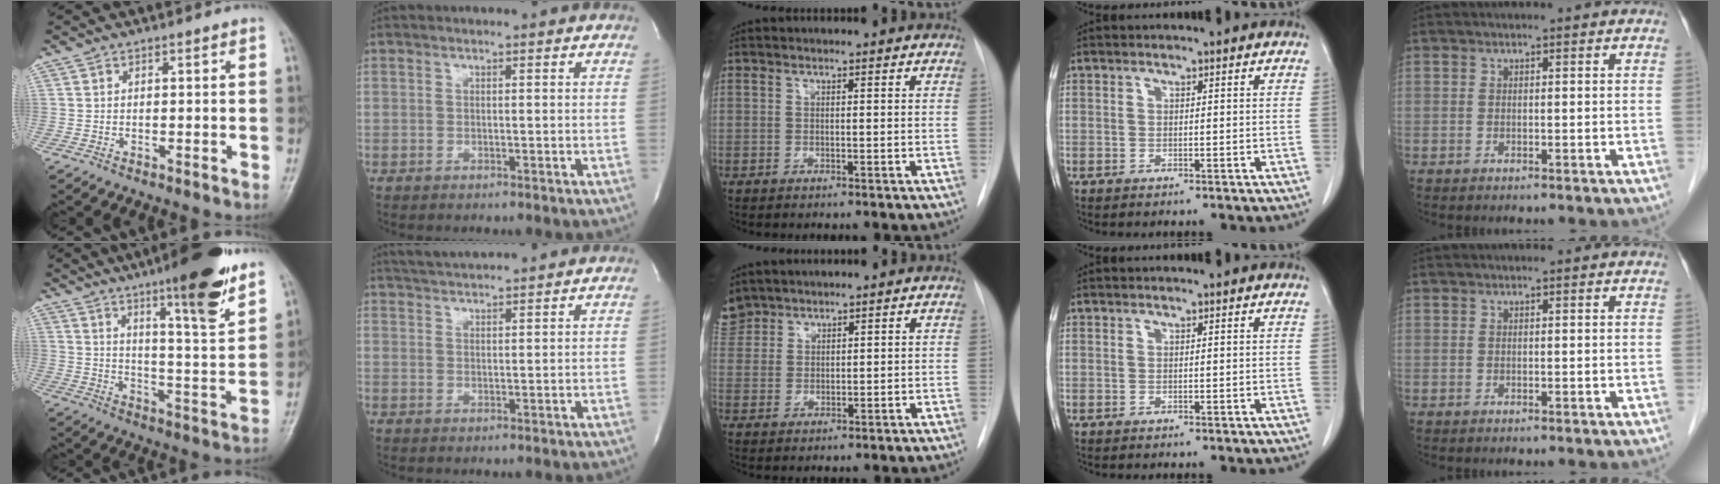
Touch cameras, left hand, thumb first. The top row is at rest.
{"thumb": {"total": 16.4, "force": [10.6, 2.2, 12.2], "torque": [-0.165, -0.063, 0.163]}, "index": {"total": 5.5, "force": [5.2, -0.5, 1.5], "torque": [-0.035, 0.021, 0.090]}, "middle": {"total": 5.5, "force": [4.6, 3.0, 0.3], "torque": [-0.005, 0.011, 0.097]}}